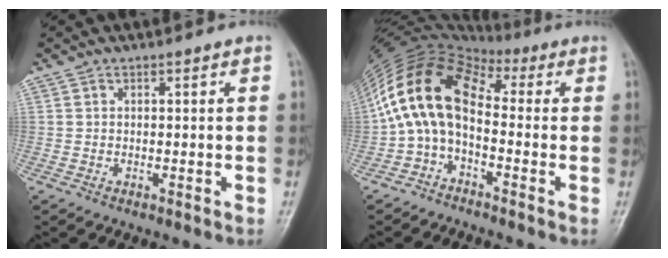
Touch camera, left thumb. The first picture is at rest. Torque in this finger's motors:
{"motor_torque": [0.35, 2.80, 1.55, 1.22, 0.26]}